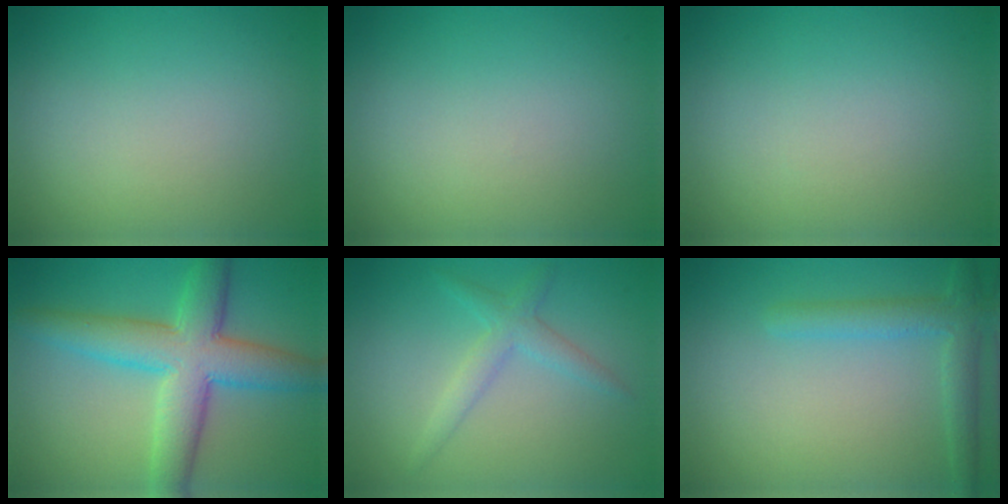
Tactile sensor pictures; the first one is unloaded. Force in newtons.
{"total": 0.0}
{"total": 0.0}
{"total": 7.8, "press": 7.8, "slide": 0.2}
{"total": 2.2, "press": 2.2, "slide": 0.1}
{"total": 2.8, "press": 2.8, "slide": 0.2}